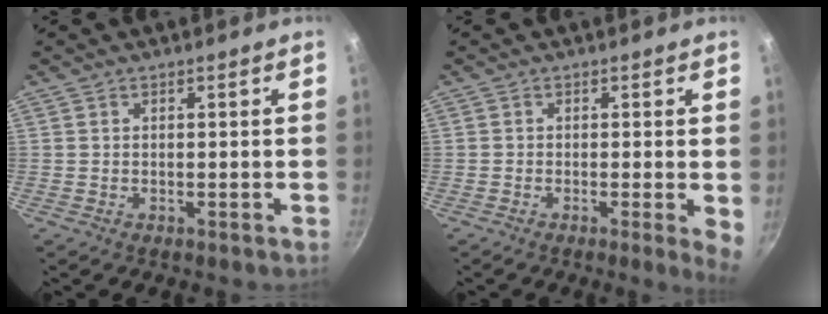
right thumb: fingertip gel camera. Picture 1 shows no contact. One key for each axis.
{"total": 3.8, "fx": -0.4, "fy": 0.6, "fz": 3.7, "tx": -0.043, "ty": -0.007, "tz": -0.008}